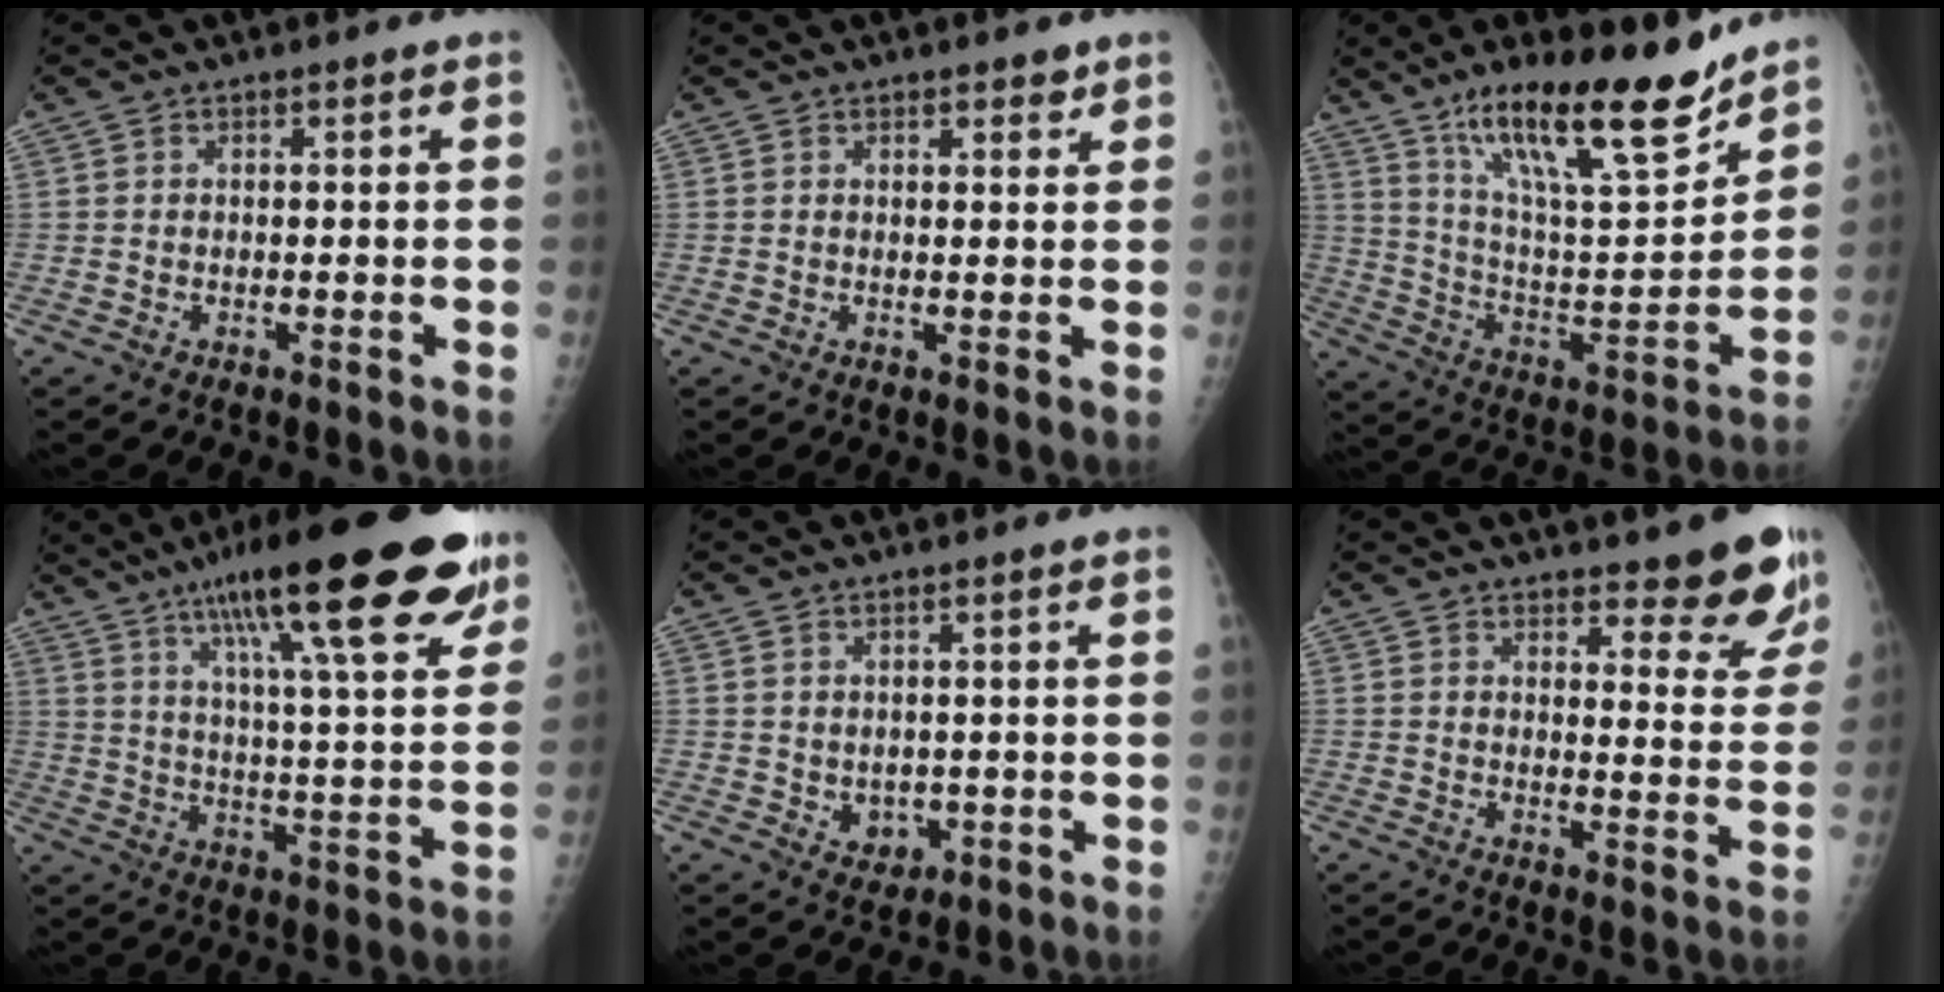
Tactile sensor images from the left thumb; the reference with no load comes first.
{"total": 2.2, "force": [1.6, 0.9, 1.1], "torque": [-0.003, -0.009, 0.019]}
{"total": 22.9, "force": [16.2, 5.6, 15.3], "torque": [-0.224, -0.077, 0.280]}
{"total": 27.3, "force": [16.7, 5.8, 20.9], "torque": [-0.295, -0.031, 0.248]}
{"total": 3.3, "force": [-0.2, 2.7, 1.8], "torque": [-0.014, -0.004, 0.009]}
{"total": 10.3, "force": [8.0, 3.1, 5.7], "torque": [-0.031, -0.057, 0.095]}